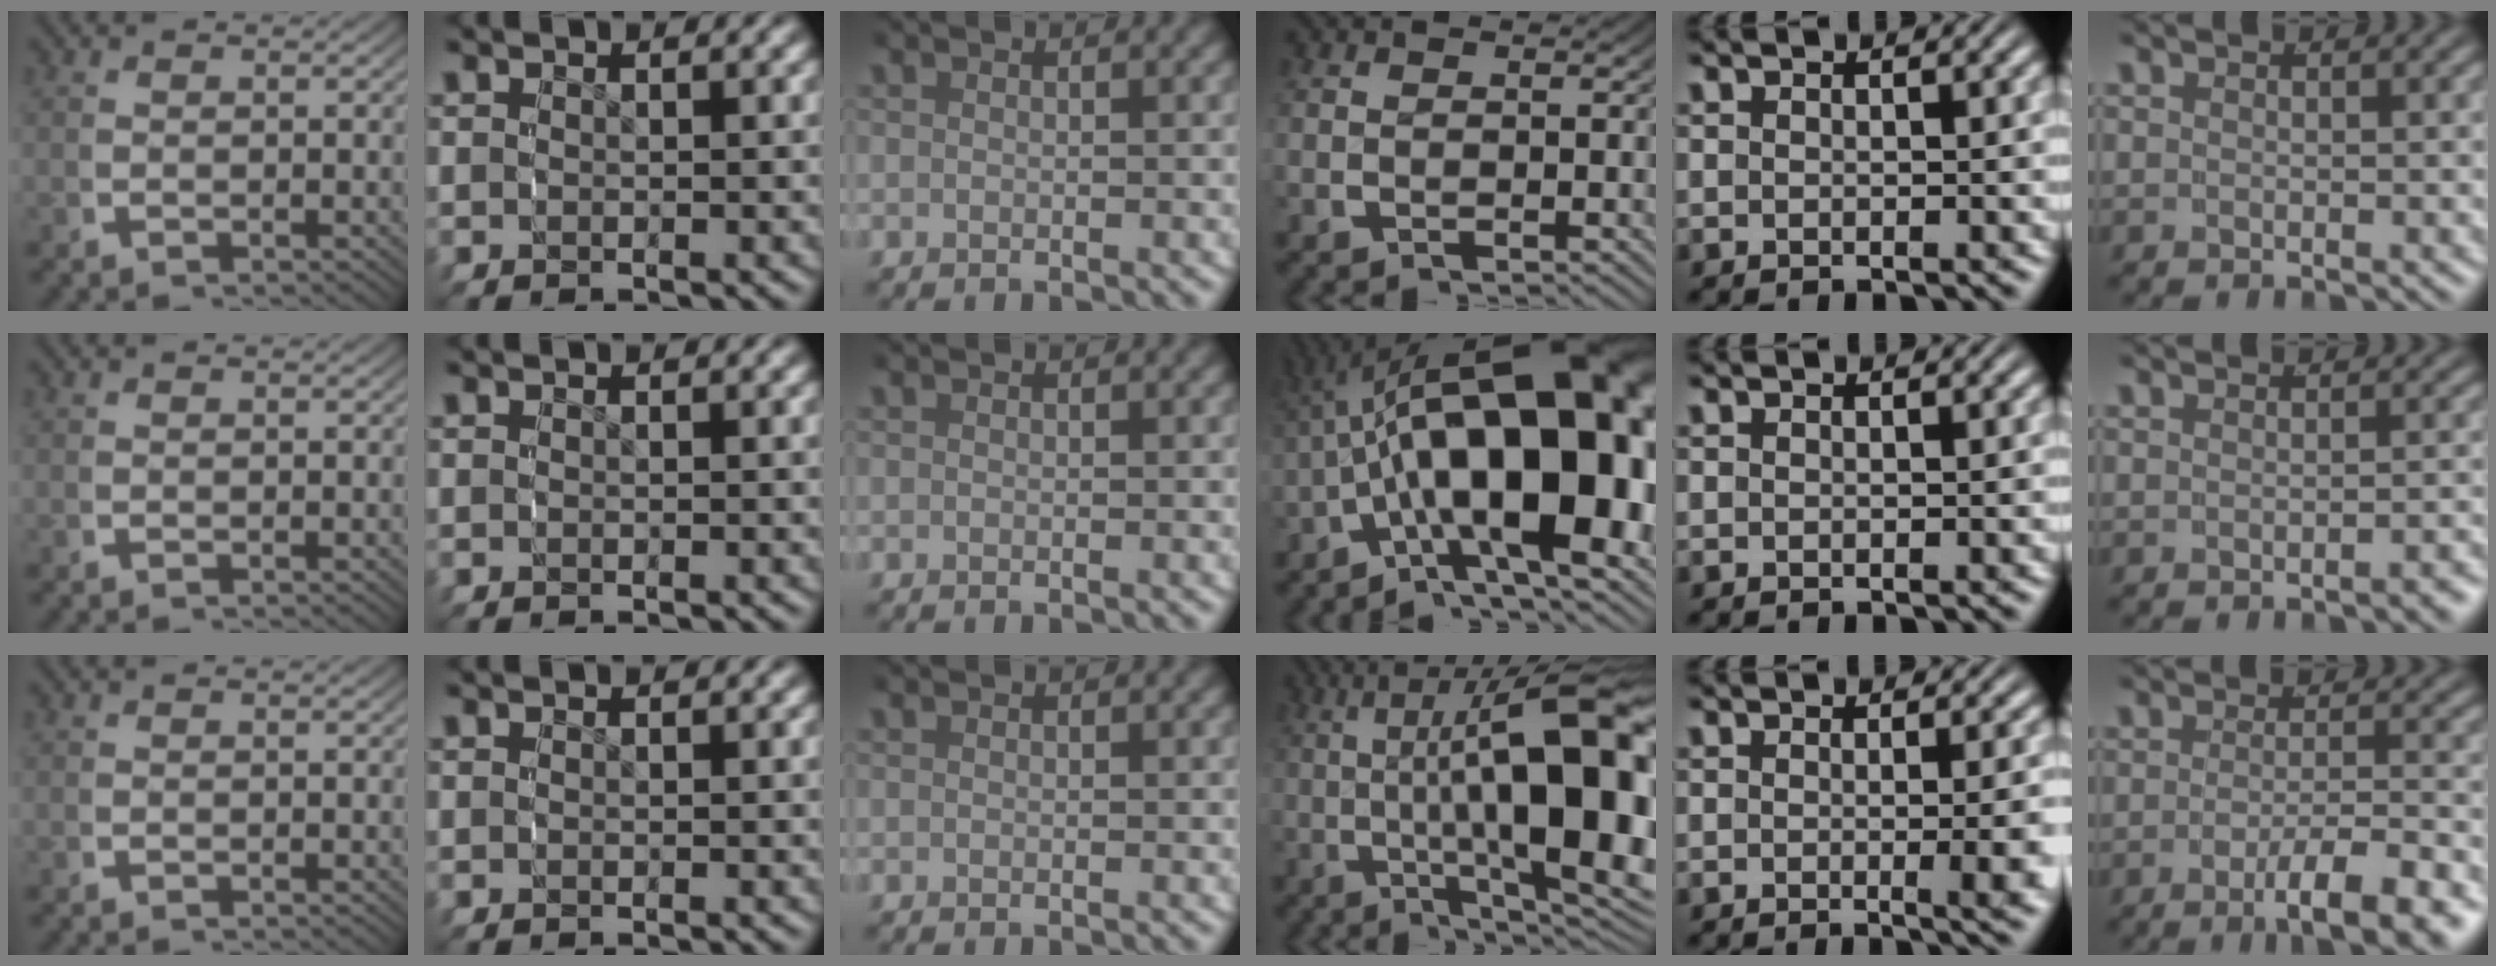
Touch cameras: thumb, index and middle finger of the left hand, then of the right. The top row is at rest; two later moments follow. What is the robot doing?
{"motion": "grasp_and_lifting", "object": "dispenser bottle"}